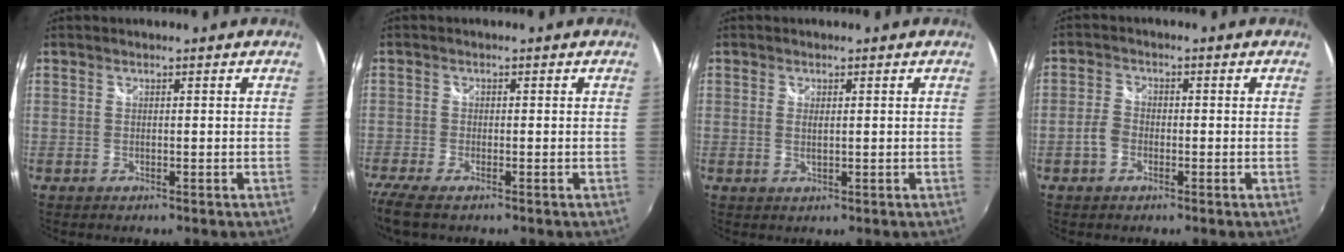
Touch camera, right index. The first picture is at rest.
{"total": 6.2, "force": [-4.7, 1.8, 3.6], "torque": [-0.091, -0.029, -0.093]}
{"total": 1.5, "force": [0.2, 0.6, 1.4], "torque": [-0.025, -0.002, 0.002]}
{"total": 3.4, "force": [-1.5, 2.4, 1.8], "torque": [-0.039, 0.009, -0.030]}